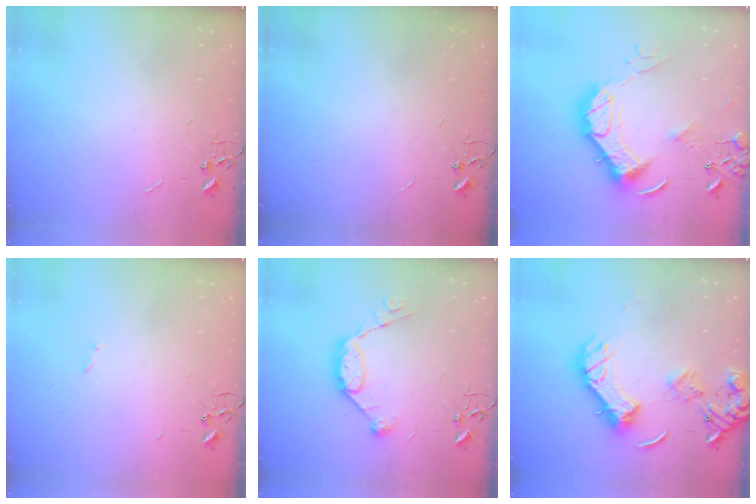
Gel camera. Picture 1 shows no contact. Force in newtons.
{"total": 0.0}
{"total": 19.2, "press": 19.0, "slide": 2.3}
{"total": 0.8, "press": 0.8, "slide": 0.2}
{"total": 11.0, "press": 10.9, "slide": 0.7}
{"total": 15.8, "press": 15.6, "slide": 2.3}